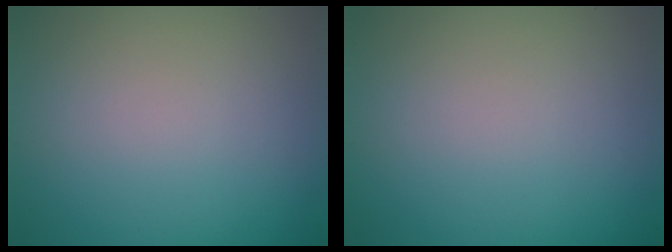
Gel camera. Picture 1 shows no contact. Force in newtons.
{"total": 0.0}